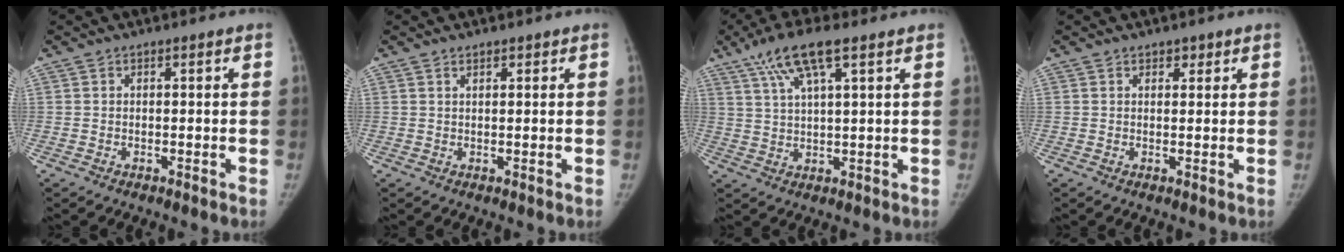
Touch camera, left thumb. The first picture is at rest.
{"total": 1.3, "force": [0.9, 0.5, 0.7], "torque": [-0.007, -0.004, 0.015]}
{"total": 9.8, "force": [5.5, 2.0, 7.9], "torque": [-0.159, 0.001, 0.106]}
{"total": 1.7, "force": [1.1, 1.0, 0.8], "torque": [0.002, -0.005, 0.014]}